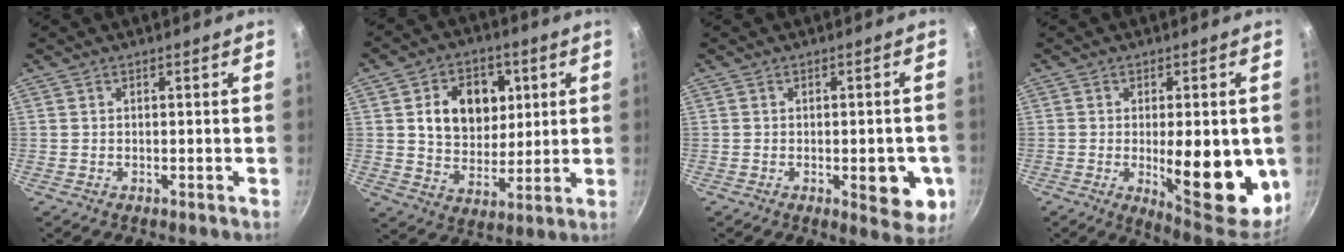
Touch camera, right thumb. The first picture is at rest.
{"total": 13.9, "force": [3.5, 10.6, 8.2], "torque": [-0.088, -0.010, 0.055]}
{"total": 8.4, "force": [-2.1, 3.6, 7.2], "torque": [-0.061, 0.003, -0.022]}
{"total": 17.4, "force": [-2.3, 6.4, 16.0], "torque": [-0.183, -0.017, -0.021]}